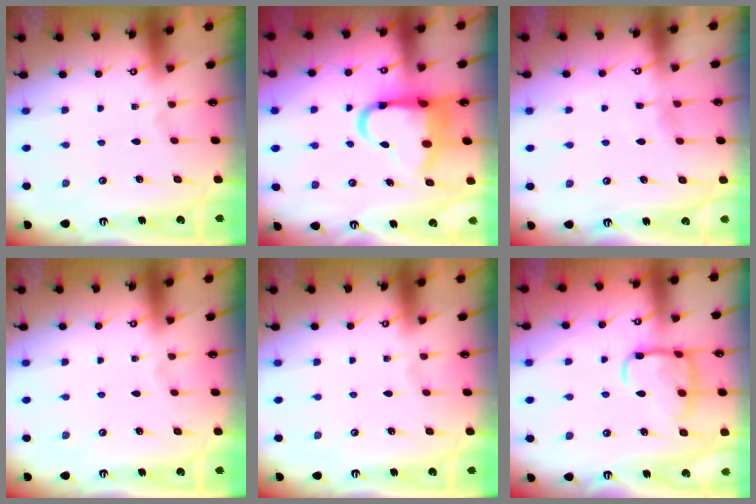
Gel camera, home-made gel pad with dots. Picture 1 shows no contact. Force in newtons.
{"total": 12.0, "press": 11.7, "slide": 2.7}
{"total": 3.4, "press": 3.4, "slide": 0.4}
{"total": 0.0}
{"total": 0.0}
{"total": 14.0, "press": 14.0, "slide": 1.2}